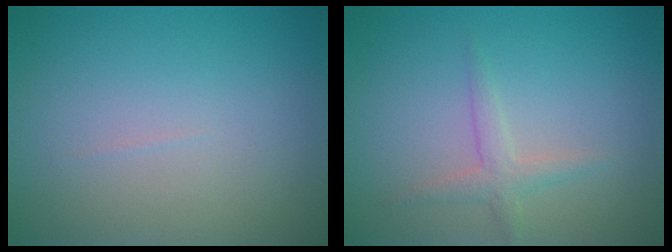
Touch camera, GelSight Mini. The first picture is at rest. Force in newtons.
{"total": 1.7, "press": 1.7, "slide": 0.1}